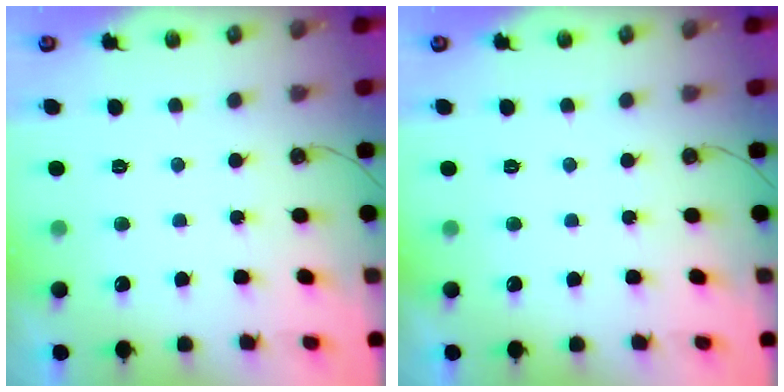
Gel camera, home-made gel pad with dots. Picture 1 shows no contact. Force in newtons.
{"total": 0.0}